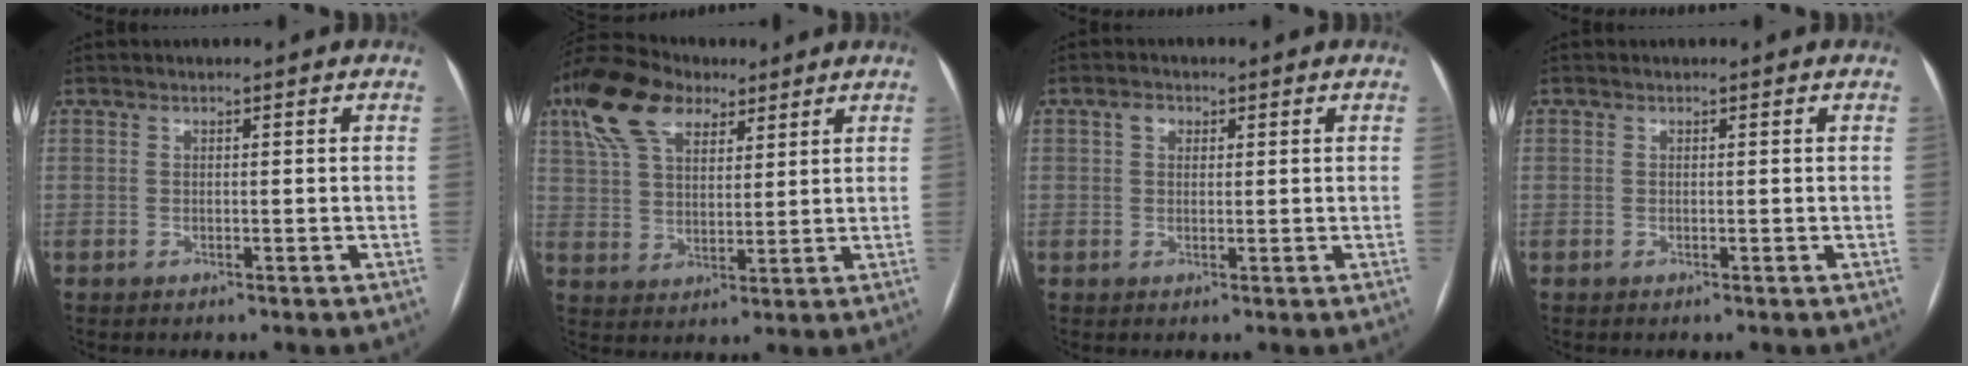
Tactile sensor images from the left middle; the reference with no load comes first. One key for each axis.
{"total": 12.5, "fx": 7.6, "fy": 6.4, "fz": 7.4, "tx": -0.164, "ty": 0.041, "tz": 0.143}
{"total": 1.9, "fx": 0.8, "fy": 1.5, "fz": 1.0, "tx": -0.022, "ty": 0.012, "tz": 0.013}
{"total": 1.2, "fx": -0.5, "fy": -0.8, "fz": -0.6, "tx": 0.012, "ty": -0.008, "tz": -0.008}